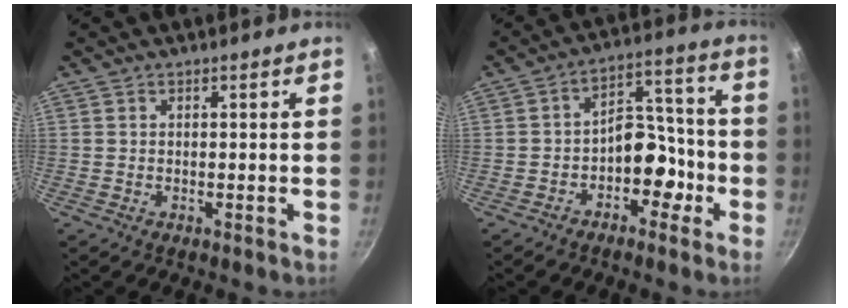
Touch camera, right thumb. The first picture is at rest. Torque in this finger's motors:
{"motor_torque": [2.60, 2.41, 0.74, -0.38, 0.03]}